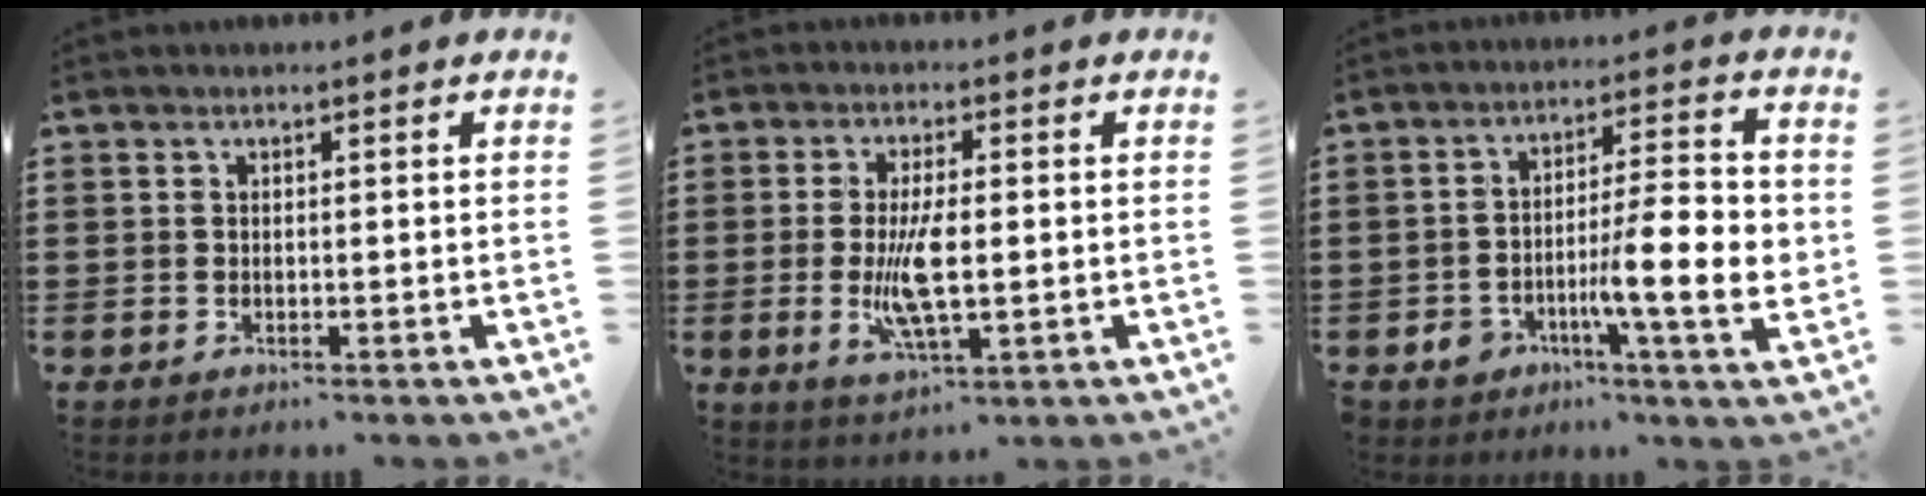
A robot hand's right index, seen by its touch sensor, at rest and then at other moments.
{"total": 7.8, "force": [-0.6, 2.4, 7.4], "torque": [-0.157, -0.010, -0.015]}
{"total": 10.8, "force": [-2.6, 3.4, 9.9], "torque": [-0.159, 0.001, -0.045]}